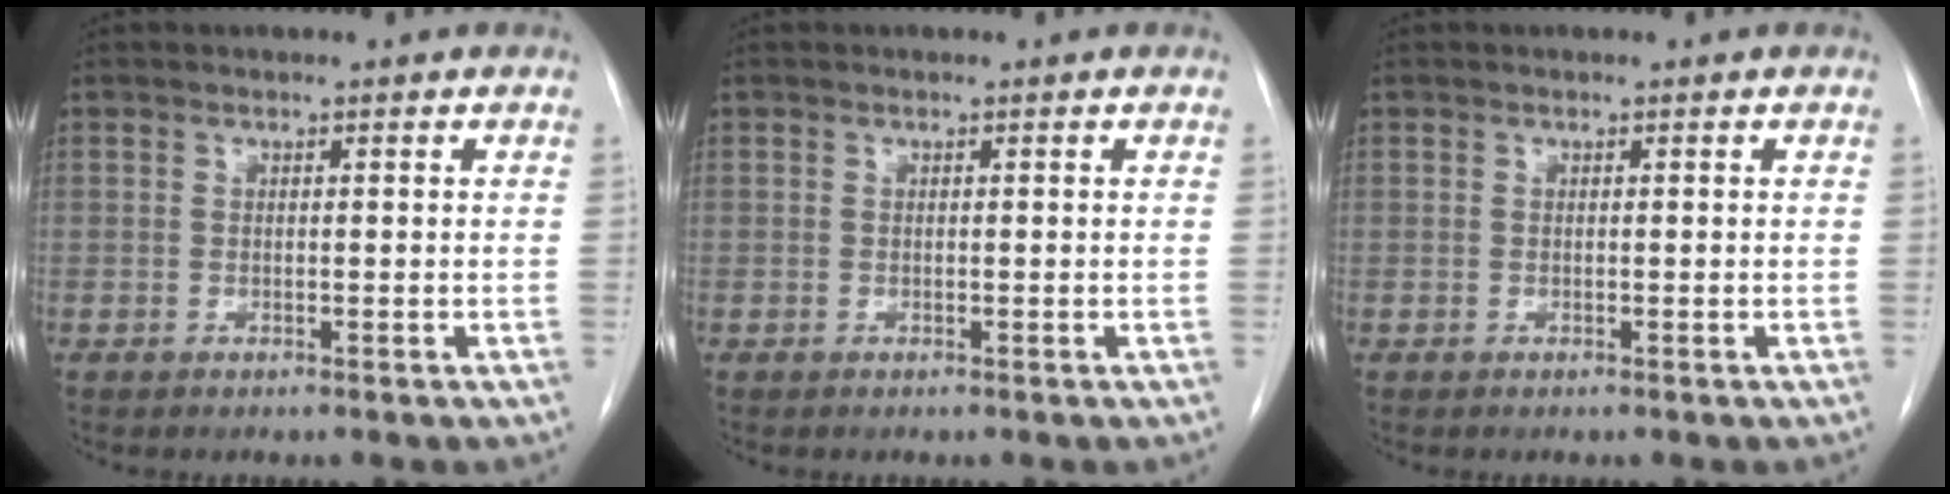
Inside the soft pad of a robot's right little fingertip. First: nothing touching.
{"total": 0.0}
{"total": 0.0}